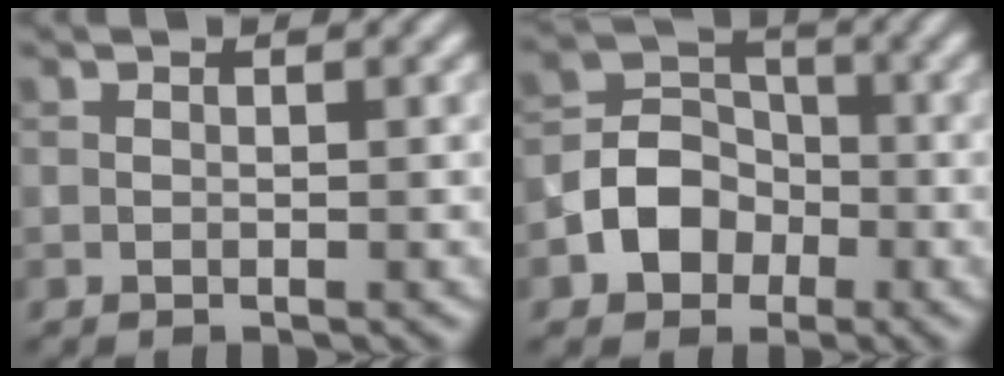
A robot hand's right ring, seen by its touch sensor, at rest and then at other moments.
{"total": 4.8, "force": [-1.9, 4.0, 2.0], "torque": [-0.020, 0.006, -0.044]}